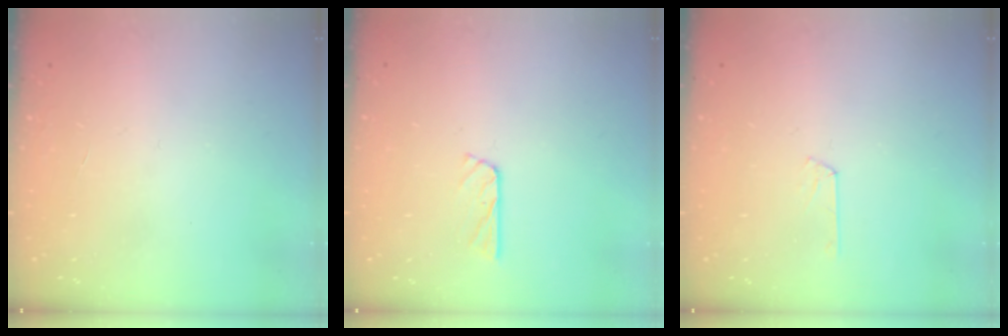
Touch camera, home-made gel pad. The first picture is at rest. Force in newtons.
{"total": 4.3, "press": 4.3, "slide": 0.4}
{"total": 2.9, "press": 2.9, "slide": 0.3}